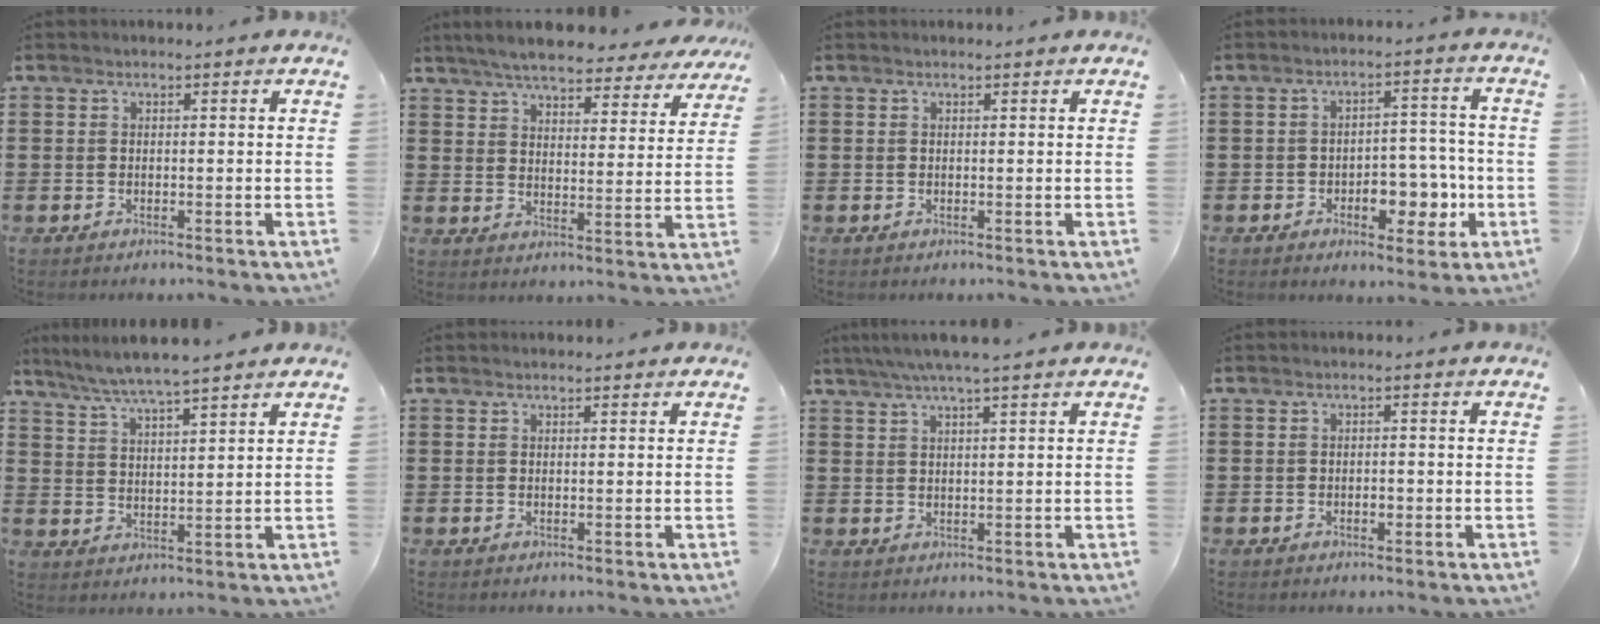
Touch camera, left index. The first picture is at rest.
{"total": 6.1, "force": [5.8, 0.5, 1.9], "torque": [-0.062, -0.030, 0.101]}
{"total": 0.0}
{"total": 6.9, "force": [-2.5, 4.4, 4.8], "torque": [-0.058, 0.006, -0.047]}
{"total": 5.3, "force": [4.8, -0.3, 2.1], "torque": [-0.058, -0.021, 0.085]}
{"total": 0.5, "force": [0.5, 0.1, 0.1], "torque": [-0.004, -0.001, 0.011]}
{"total": 3.7, "force": [2.9, -0.1, 2.3], "torque": [-0.051, -0.001, 0.052]}
{"total": 1.2, "force": [-0.3, 0.6, 1.1], "torque": [-0.020, 0.000, -0.005]}